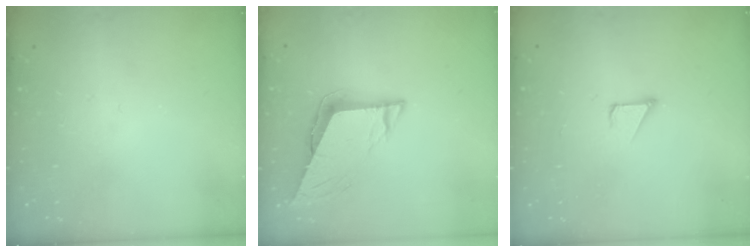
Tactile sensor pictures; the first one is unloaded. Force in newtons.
{"total": 8.3, "press": 8.2, "slide": 0.4}
{"total": 2.1, "press": 2.1, "slide": 0.1}